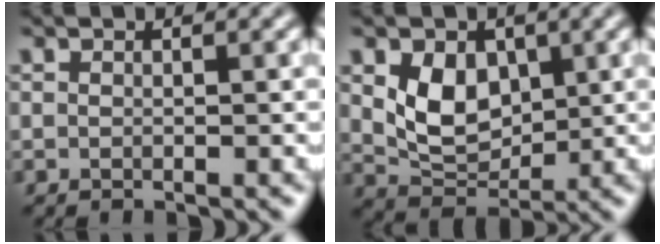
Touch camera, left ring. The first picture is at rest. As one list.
[{"total": 4.9, "force": [1.1, 3.5, 3.2], "torque": [-0.062, -0.009, 0.021]}]